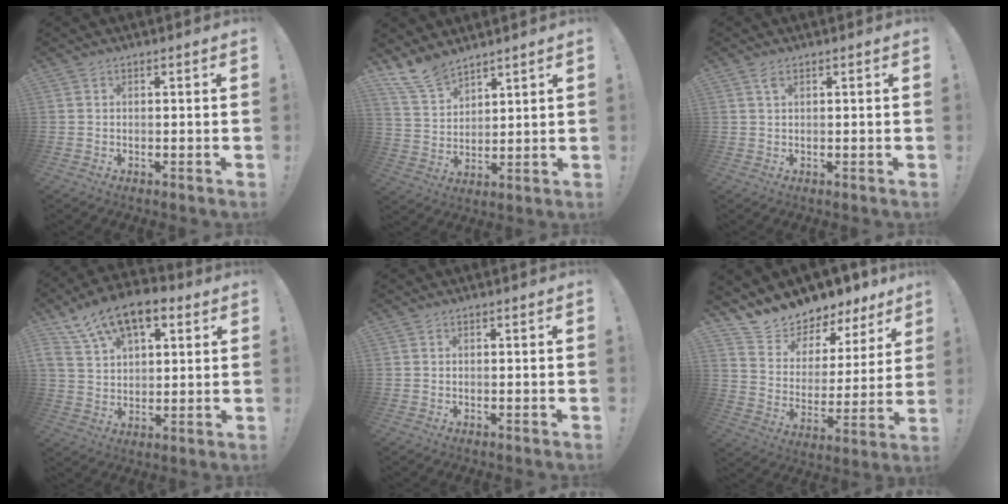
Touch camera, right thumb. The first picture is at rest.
{"total": 9.7, "force": [8.3, 4.2, 2.8], "torque": [-0.057, -0.057, 0.164]}
{"total": 1.7, "force": [1.0, 0.7, 1.2], "torque": [-0.018, -0.002, 0.016]}
{"total": 14.3, "force": [8.4, 7.5, 8.8], "torque": [-0.155, -0.042, 0.157]}
{"total": 0.0}
{"total": 9.5, "force": [9.1, 2.8, 0.3], "torque": [-0.029, -0.097, 0.159]}